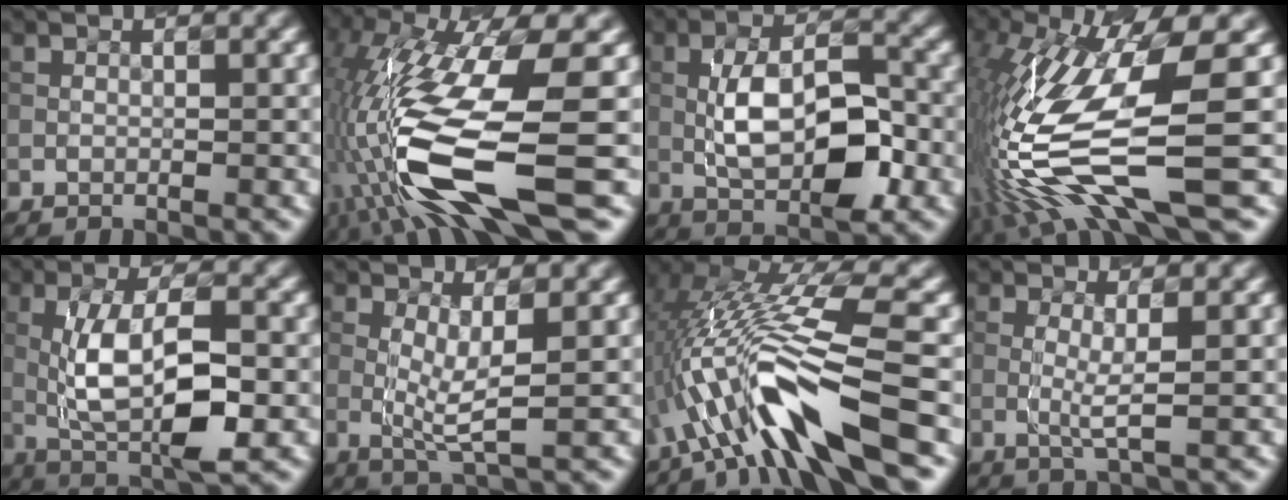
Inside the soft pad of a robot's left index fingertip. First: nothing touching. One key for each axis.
{"total": 13.4, "fx": -3.6, "fy": 3.6, "fz": 12.3, "tx": -0.255, "ty": -0.008, "tz": -0.057}
{"total": 8.2, "fx": -1.4, "fy": 3.4, "fz": 7.4, "tx": -0.129, "ty": 0.008, "tz": -0.025}
{"total": 12.8, "fx": -3.0, "fy": 2.8, "fz": 12.1, "tx": -0.254, "ty": -0.006, "tz": -0.045}
{"total": 8.2, "fx": -0.7, "fy": 2.8, "fz": 7.7, "tx": -0.136, "ty": 0.005, "tz": -0.012}
{"total": 3.1, "fx": 0.5, "fy": 0.5, "fz": 3.0, "tx": -0.065, "ty": -0.011, "tz": 0.011}
{"total": 11.1, "fx": -2.7, "fy": 2.9, "fz": 10.4, "tx": -0.194, "ty": 0.013, "tz": -0.047}
{"total": 2.1, "fx": 0.3, "fy": 0.2, "fz": 2.1, "tx": -0.047, "ty": -0.009, "tz": 0.002}